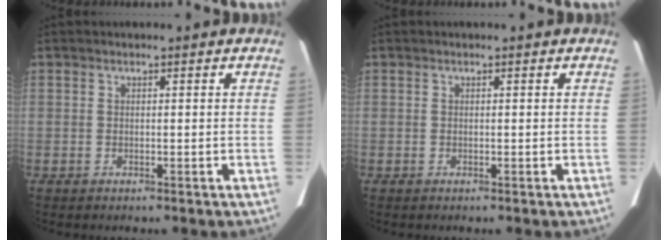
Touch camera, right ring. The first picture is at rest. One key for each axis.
{"total": 0.0}